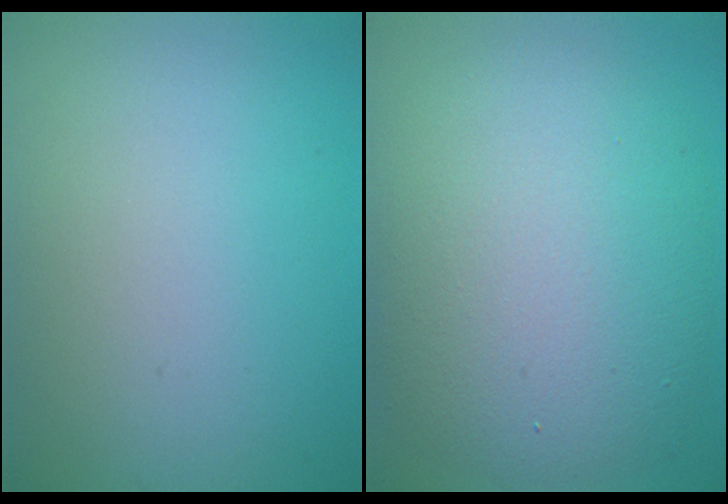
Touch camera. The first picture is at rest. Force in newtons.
{"total": 10.2, "press": 10.2, "slide": 0.5}